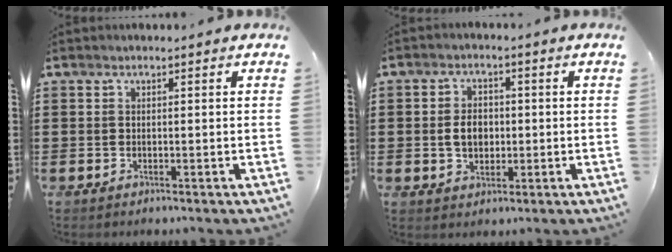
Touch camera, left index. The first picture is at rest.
{"total": 4.2, "force": [-0.2, 3.0, 3.0], "torque": [-0.054, 0.005, -0.007]}